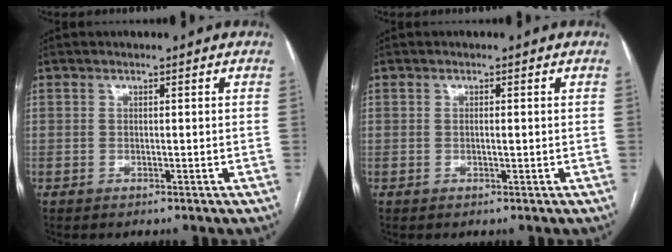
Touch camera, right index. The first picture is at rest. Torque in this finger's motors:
{"motor_torque": [-0.02, 0.00, -0.04, 0.00]}